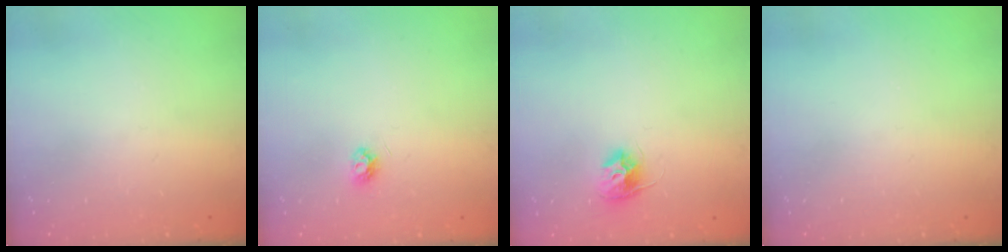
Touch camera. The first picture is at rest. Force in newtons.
{"total": 3.8, "press": 3.8, "slide": 0.5}
{"total": 9.1, "press": 9.1, "slide": 0.4}
{"total": 0.0}